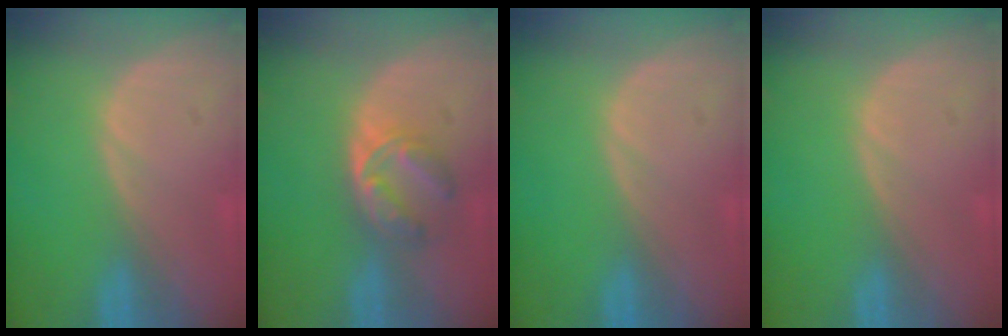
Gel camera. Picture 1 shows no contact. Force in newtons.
{"total": 5.3, "press": 5.1, "slide": 1.3}
{"total": 0.0}
{"total": 0.0}